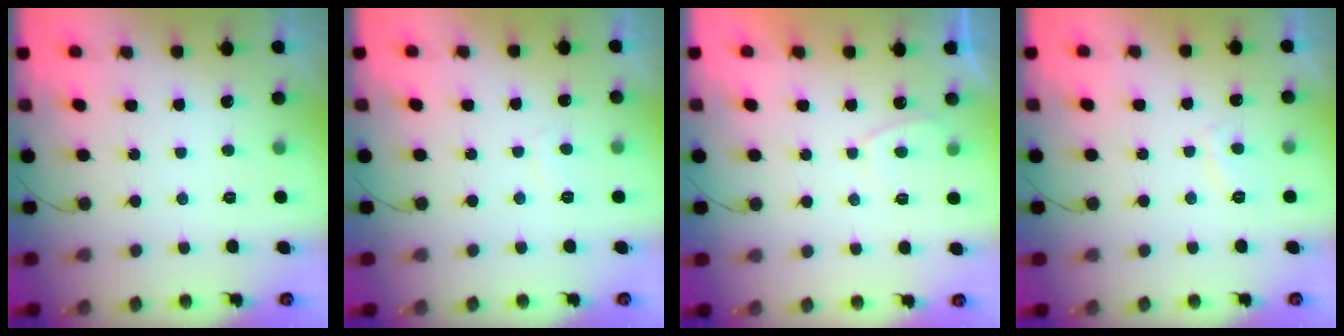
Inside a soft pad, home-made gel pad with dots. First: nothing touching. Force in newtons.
{"total": 0.0}
{"total": 1.5, "press": 1.3, "slide": 0.6}
{"total": 3.1, "press": 3.0, "slide": 0.8}